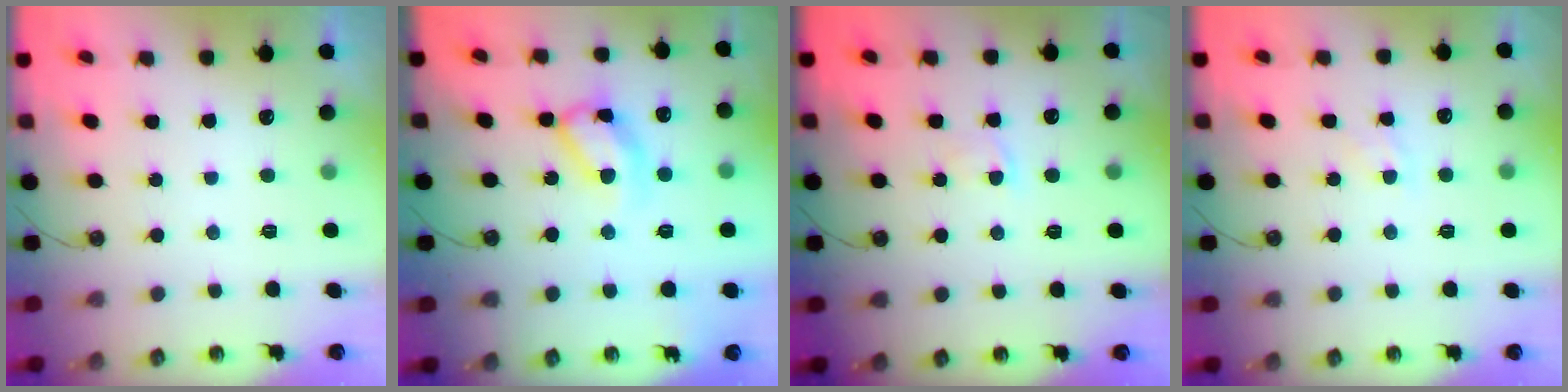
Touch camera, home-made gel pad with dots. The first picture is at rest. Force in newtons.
{"total": 12.7, "press": 12.6, "slide": 0.9}
{"total": 1.5, "press": 1.4, "slide": 0.3}
{"total": 4.4, "press": 4.4, "slide": 0.6}